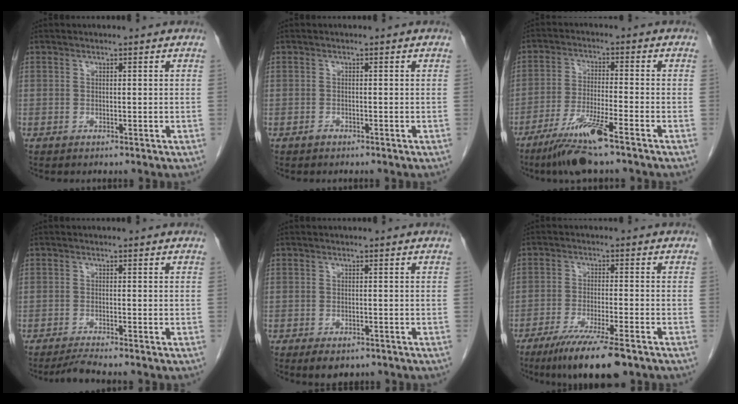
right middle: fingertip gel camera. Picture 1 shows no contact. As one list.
[{"total": 0.5, "force": [-0.4, 0.2, 0.2], "torque": [-0.004, 0.000, -0.008]}, {"total": 9.3, "force": [-6.2, 0.1, 7.0], "torque": [-0.138, -0.024, -0.114]}, {"total": 2.3, "force": [-2.0, -0.8, 0.7], "torque": [-0.023, -0.011, -0.040]}, {"total": 3.9, "force": [-2.6, 2.0, 2.0], "torque": [-0.028, -0.004, -0.032]}, {"total": 10.6, "force": [-7.4, 0.8, 7.6], "torque": [-0.123, -0.025, -0.117]}]